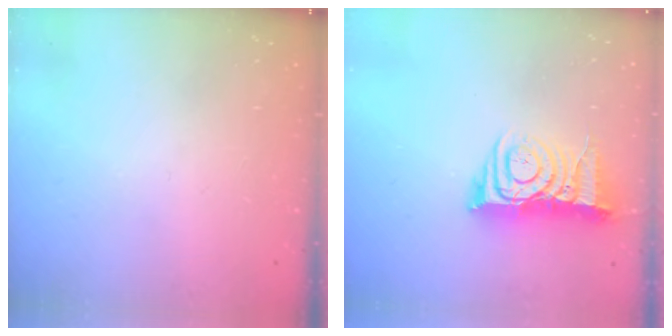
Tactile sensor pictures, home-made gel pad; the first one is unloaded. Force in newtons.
{"total": 10.5, "press": 10.4, "slide": 1.0}